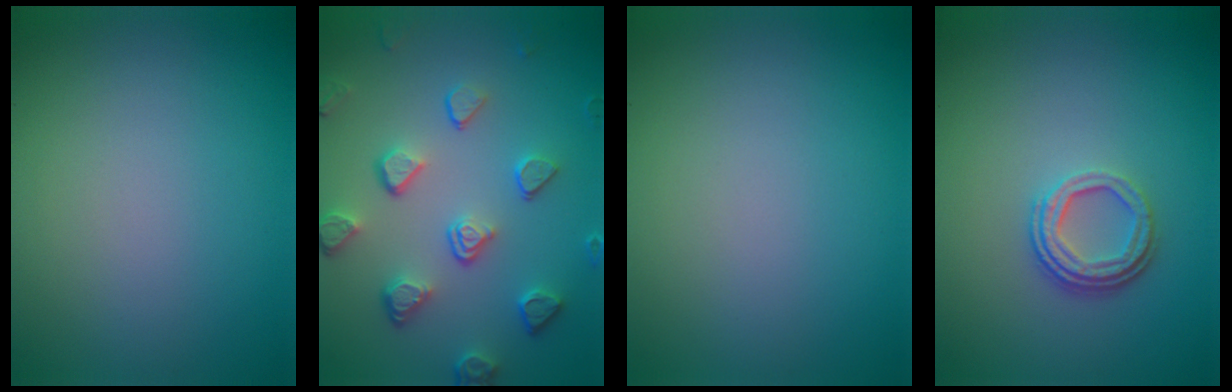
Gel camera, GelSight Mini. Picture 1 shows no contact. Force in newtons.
{"total": 5.0, "press": 3.8, "slide": 3.3}
{"total": 0.0}
{"total": 3.3, "press": 2.4, "slide": 2.3}